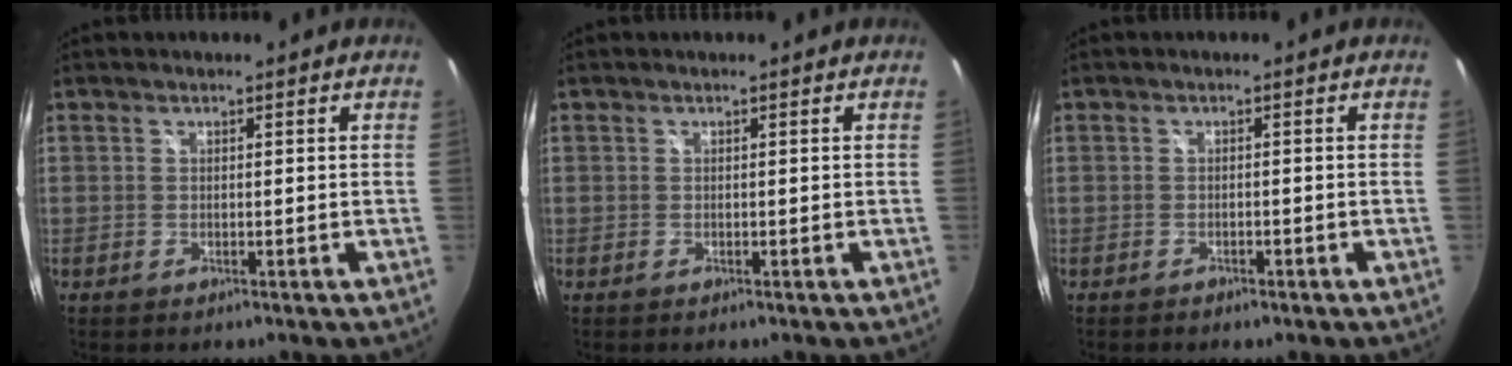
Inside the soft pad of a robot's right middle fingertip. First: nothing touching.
{"total": 0.0}
{"total": 1.9, "force": [-1.5, 0.8, 0.8], "torque": [-0.017, -0.007, -0.022]}